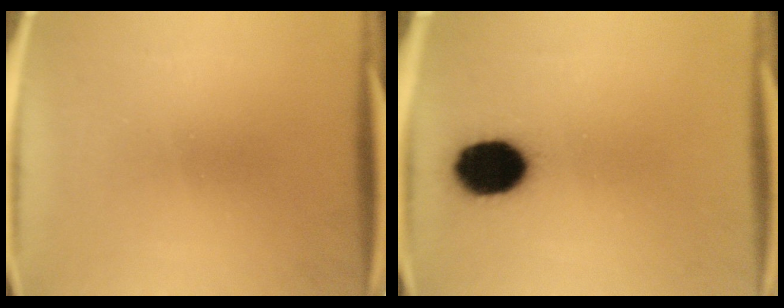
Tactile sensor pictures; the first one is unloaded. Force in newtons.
{"total": 13.0}